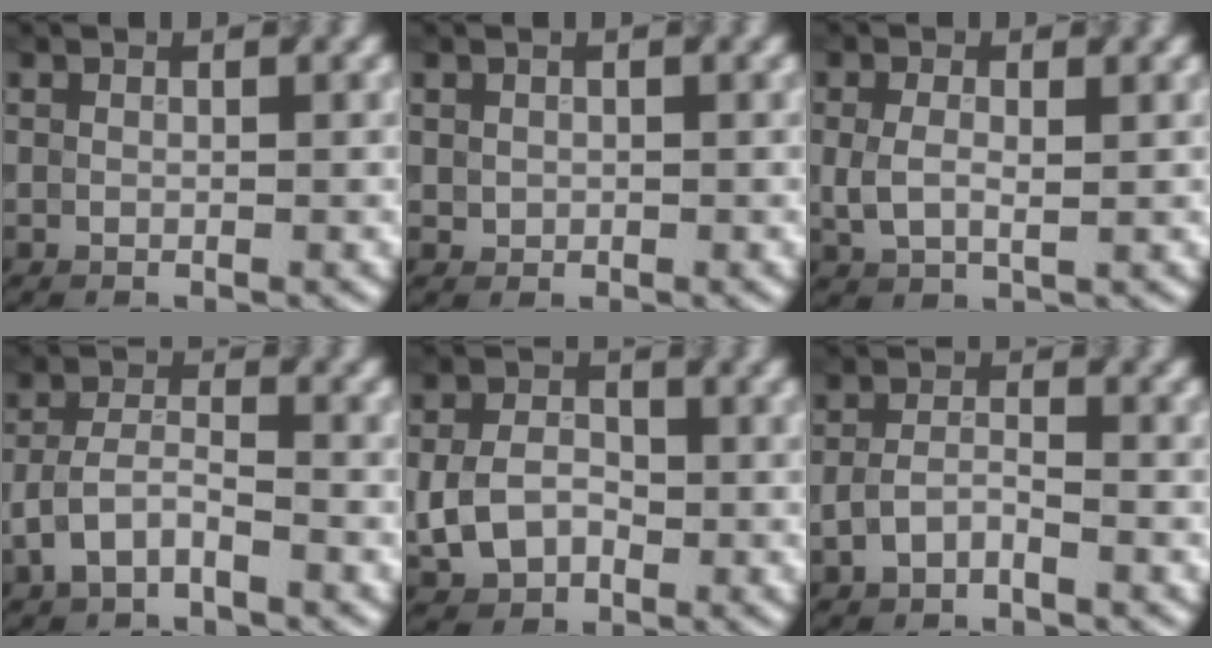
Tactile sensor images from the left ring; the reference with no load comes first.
{"total": 0.7, "force": [0.1, 0.7, 0.2], "torque": [0.001, -0.003, 0.003]}
{"total": 2.5, "force": [0.2, 1.4, 2.0], "torque": [-0.048, -0.002, 0.005]}
{"total": 3.2, "force": [-1.8, 1.5, 2.2], "torque": [-0.044, 0.010, -0.044]}
{"total": 4.2, "force": [-0.8, 3.2, 2.6], "torque": [-0.050, -0.002, -0.019]}
{"total": 2.1, "force": [-1.1, 1.0, 1.5], "torque": [-0.032, 0.006, -0.028]}